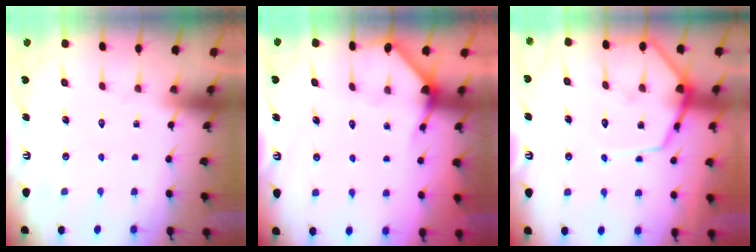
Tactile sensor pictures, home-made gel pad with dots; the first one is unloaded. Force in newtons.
{"total": 3.4, "press": 3.4, "slide": 0.2}
{"total": 10.6, "press": 10.6, "slide": 1.0}